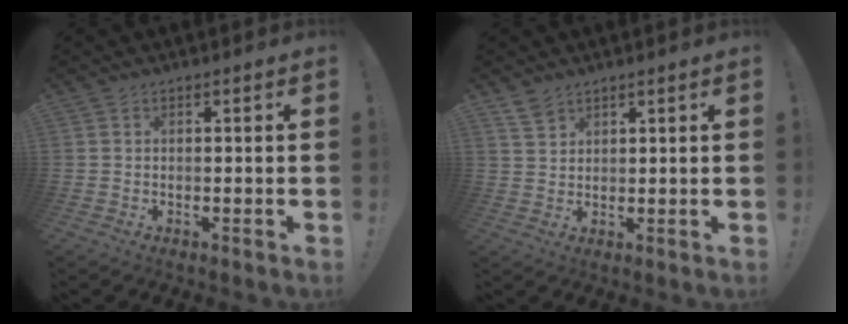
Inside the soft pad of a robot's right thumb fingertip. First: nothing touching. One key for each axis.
{"total": 3.9, "fx": 3.1, "fy": 2.1, "fz": 1.0, "tx": -0.009, "ty": -0.021, "tz": 0.059}